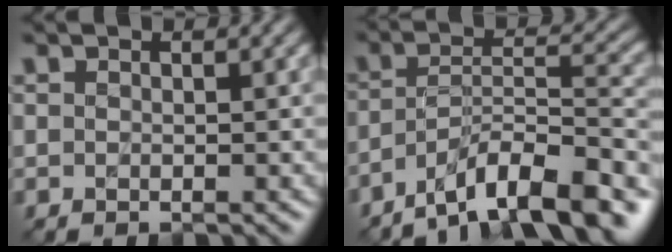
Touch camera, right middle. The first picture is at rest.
{"total": 10.8, "force": [-7.9, 2.6, 6.9], "torque": [-0.101, 0.015, -0.139]}